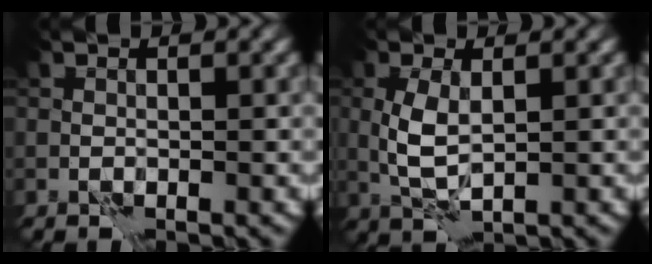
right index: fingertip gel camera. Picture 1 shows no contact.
{"total": 3.2, "force": [0.6, 1.3, 2.9], "torque": [-0.068, 0.001, 0.016]}